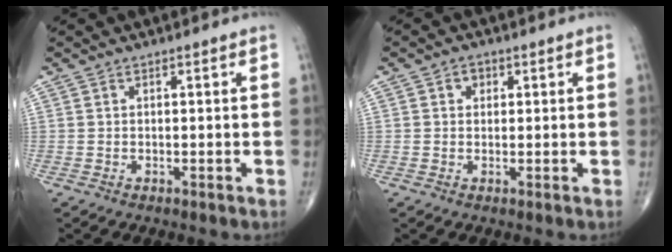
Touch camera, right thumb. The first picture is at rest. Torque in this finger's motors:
{"motor_torque": [0.33, 0.43, 0.40, 0.18, 0.01]}